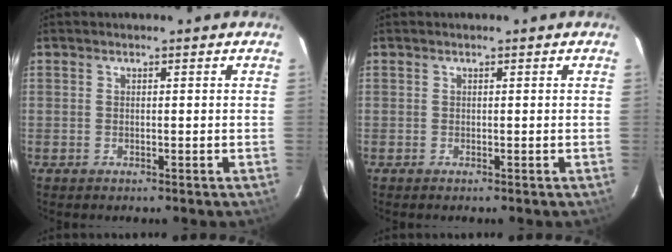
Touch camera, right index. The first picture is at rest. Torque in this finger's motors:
{"motor_torque": [0.06, -0.09, 0.03, -0.01]}